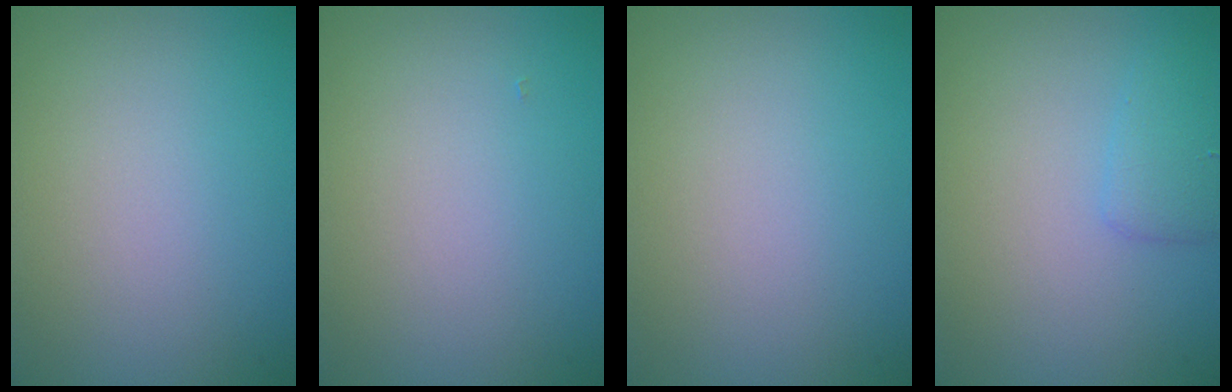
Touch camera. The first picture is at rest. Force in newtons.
{"total": 0.0}
{"total": 0.0}
{"total": 1.9, "press": 1.9, "slide": 0.1}